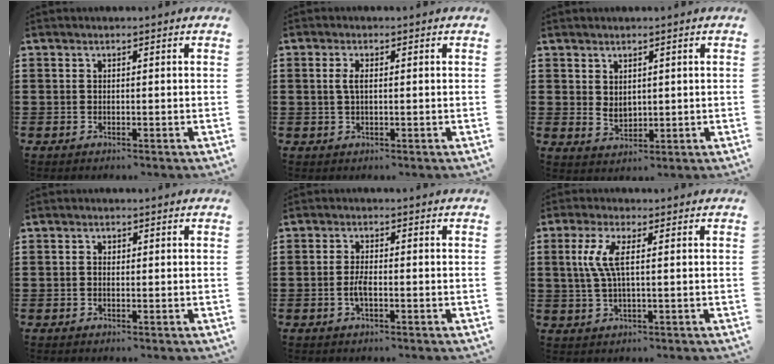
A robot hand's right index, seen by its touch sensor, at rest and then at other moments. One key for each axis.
{"total": 2.1, "fx": 0.2, "fy": 0.8, "fz": 2.0, "tx": -0.046, "ty": 0.001, "tz": -0.002}
{"total": 2.2, "fx": 1.4, "fy": 1.5, "fz": 0.8, "tx": -0.019, "ty": 0.005, "tz": 0.027}
{"total": 0.8, "fx": -0.1, "fy": 0.5, "fz": 0.7, "tx": -0.014, "ty": 0.001, "tz": -0.002}
{"total": 2.7, "fx": -0.8, "fy": 0.8, "fz": 2.4, "tx": -0.052, "ty": 0.000, "tz": -0.017}
{"total": 5.2, "fx": 0.6, "fy": 1.1, "fz": 5.0, "tx": -0.119, "ty": -0.007, "tz": 0.001}